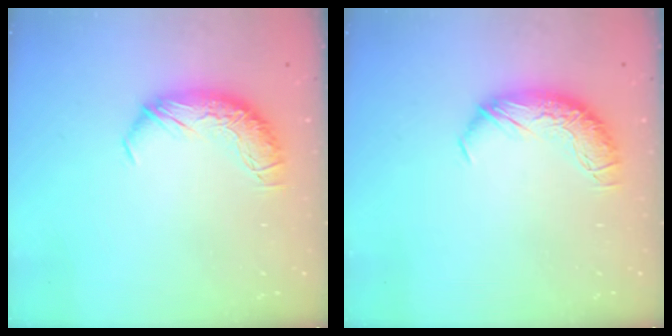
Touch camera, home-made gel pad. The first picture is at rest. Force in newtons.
{"total": 0.0}